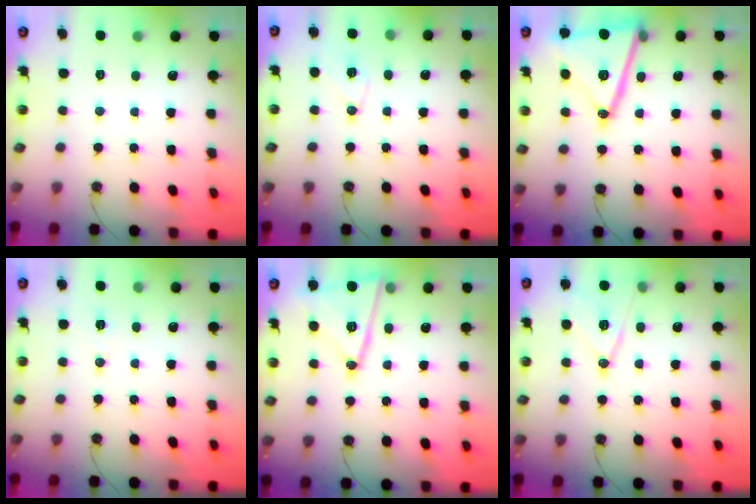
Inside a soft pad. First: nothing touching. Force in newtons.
{"total": 8.4, "press": 8.0, "slide": 2.6}
{"total": 21.3, "press": 21.1, "slide": 3.3}
{"total": 6.8, "press": 5.1, "slide": 4.5}
{"total": 15.9, "press": 15.9, "slide": 1.3}
{"total": 12.1, "press": 11.6, "slide": 3.5}